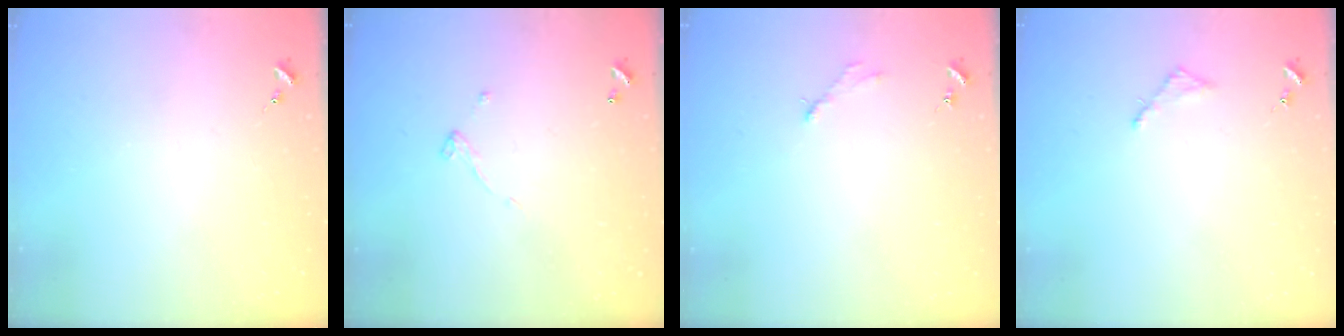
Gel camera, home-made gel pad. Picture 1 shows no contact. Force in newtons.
{"total": 4.9, "press": 4.9, "slide": 0.1}
{"total": 2.8, "press": 2.8, "slide": 0.4}
{"total": 2.8, "press": 2.7, "slide": 0.3}